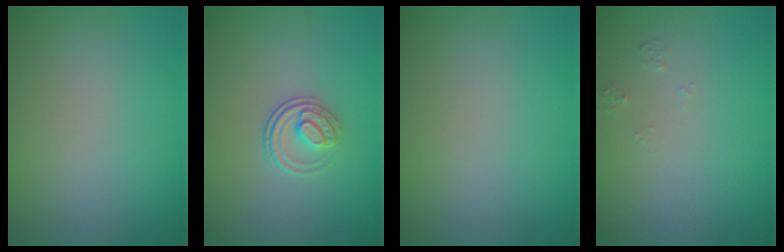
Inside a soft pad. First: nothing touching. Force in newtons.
{"total": 2.3, "press": 1.7, "slide": 1.5}
{"total": 0.0}
{"total": 0.7, "press": 0.7, "slide": 0.1}